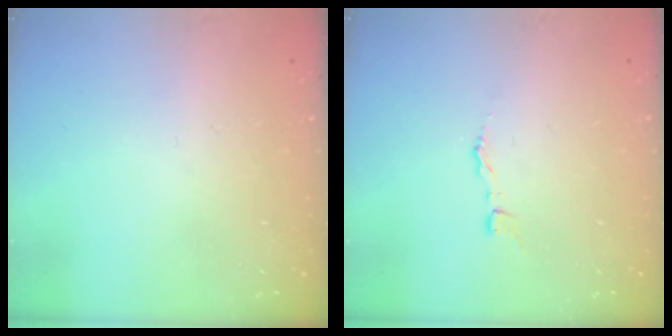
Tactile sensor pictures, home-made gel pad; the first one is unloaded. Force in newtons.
{"total": 2.9, "press": 2.9, "slide": 0.2}